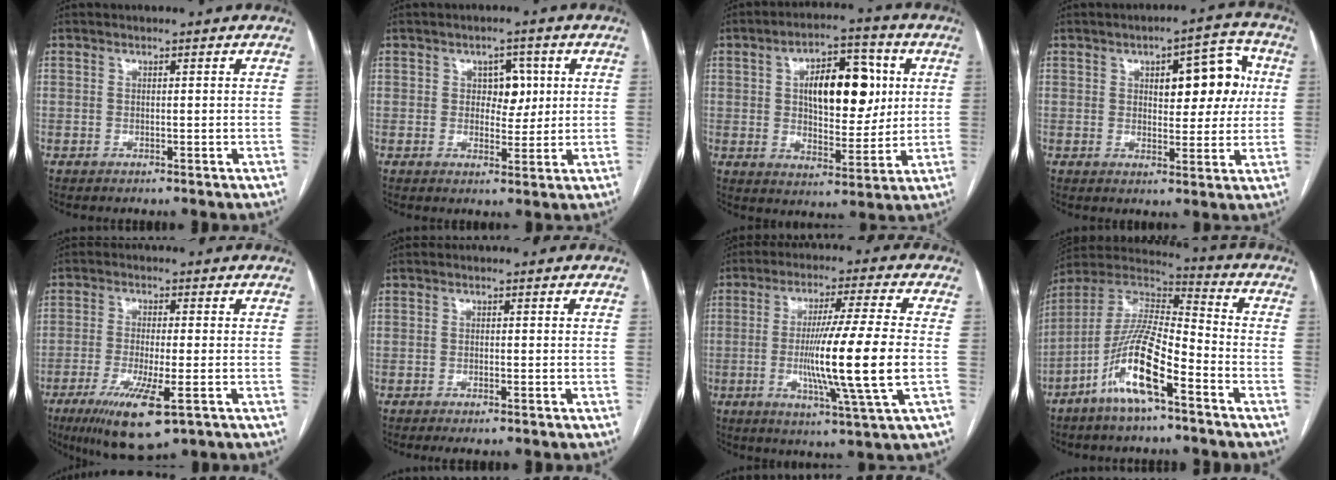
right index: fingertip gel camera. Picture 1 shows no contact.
{"total": 4.3, "force": [1.0, 2.7, 3.1], "torque": [-0.038, 0.010, 0.018]}
{"total": 13.3, "force": [3.0, 6.0, 11.5], "torque": [-0.182, 0.019, 0.050]}
{"total": 9.5, "force": [2.3, 3.9, 8.4], "torque": [-0.100, 0.026, 0.032]}
{"total": 10.4, "force": [-5.2, 1.6, 8.9], "torque": [-0.161, -0.031, -0.083]}
{"total": 0.9, "force": [-0.6, 0.0, 0.7], "torque": [-0.013, -0.002, -0.009]}
{"total": 14.5, "force": [-1.8, -1.3, 14.3], "torque": [-0.257, -0.020, -0.039]}
{"total": 14.0, "force": [-7.3, 2.6, 11.7], "torque": [-0.234, -0.001, -0.137]}